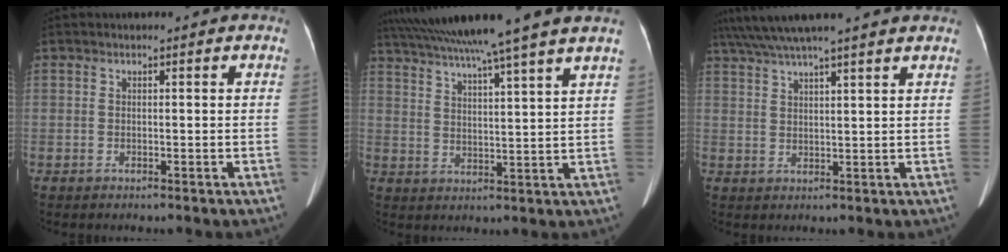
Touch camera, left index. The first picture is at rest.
{"total": 17.5, "force": [14.6, -2.1, 9.5], "torque": [-0.165, 0.008, 0.212]}
{"total": 12.7, "force": [11.1, -0.6, 6.2], "torque": [-0.116, 0.040, 0.159]}